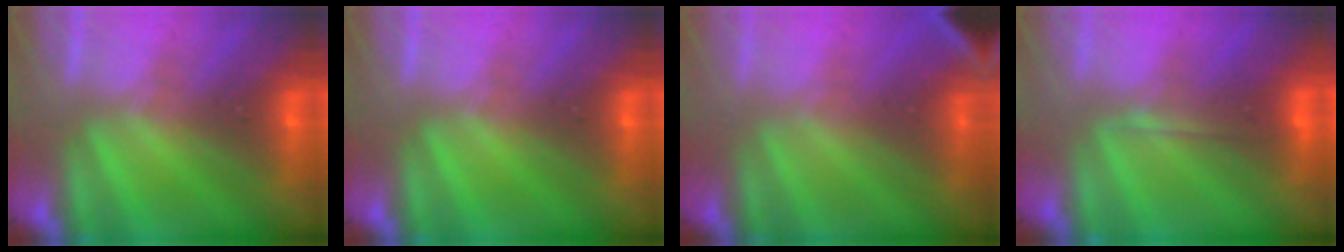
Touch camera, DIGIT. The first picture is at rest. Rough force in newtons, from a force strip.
{"total": 0.0}
{"total": 3.0}
{"total": 2.0}